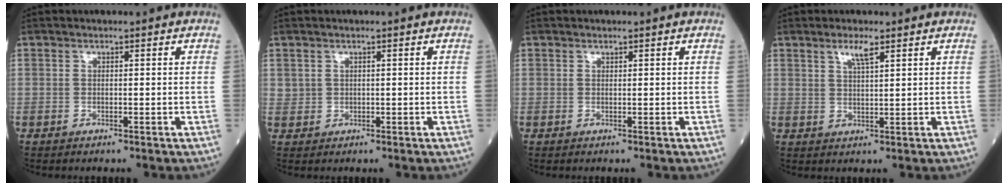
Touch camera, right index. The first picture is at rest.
{"total": 1.2, "force": [0.6, 1.0, 0.1], "torque": [0.008, 0.002, 0.007]}
{"total": 0.0}
{"total": 3.0, "force": [1.9, 0.2, 2.3], "torque": [-0.048, 0.000, 0.037]}